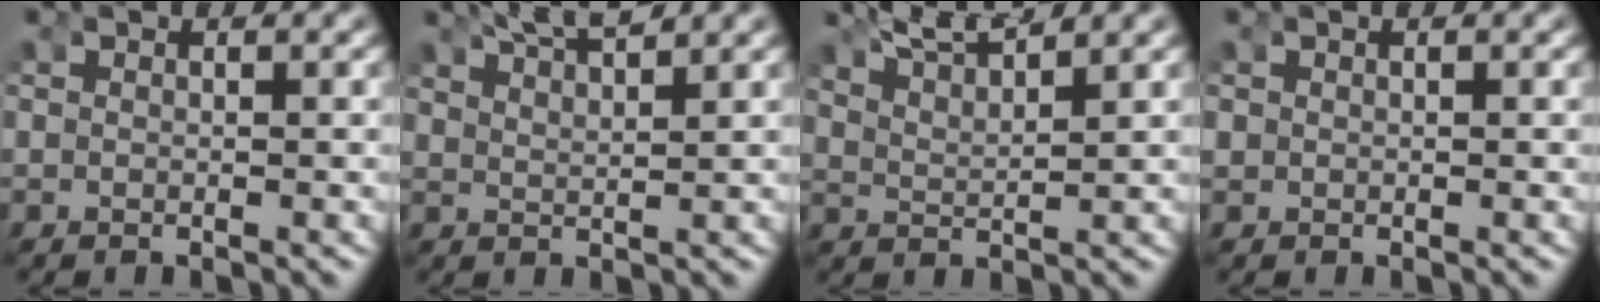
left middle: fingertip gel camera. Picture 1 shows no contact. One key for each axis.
{"total": 4.7, "fx": 4.1, "fy": 1.1, "fz": 2.1, "tx": -0.039, "ty": 0.001, "tz": 0.071}
{"total": 5.6, "fx": 4.5, "fy": 1.8, "fz": 2.7, "tx": -0.057, "ty": 0.002, "tz": 0.075}
{"total": 0.7, "fx": 0.0, "fy": 0.7, "fz": 0.1, "tx": -0.009, "ty": -0.003, "tz": 0.003}